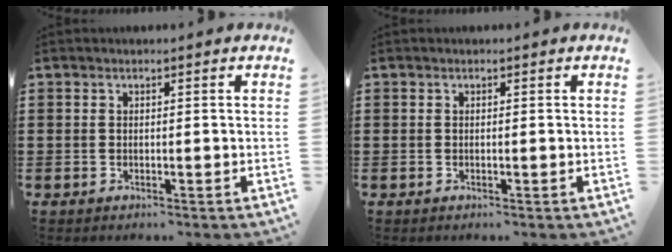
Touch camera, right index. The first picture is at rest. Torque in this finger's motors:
{"motor_torque": [0.44, 0.41, 0.00, 0.00]}